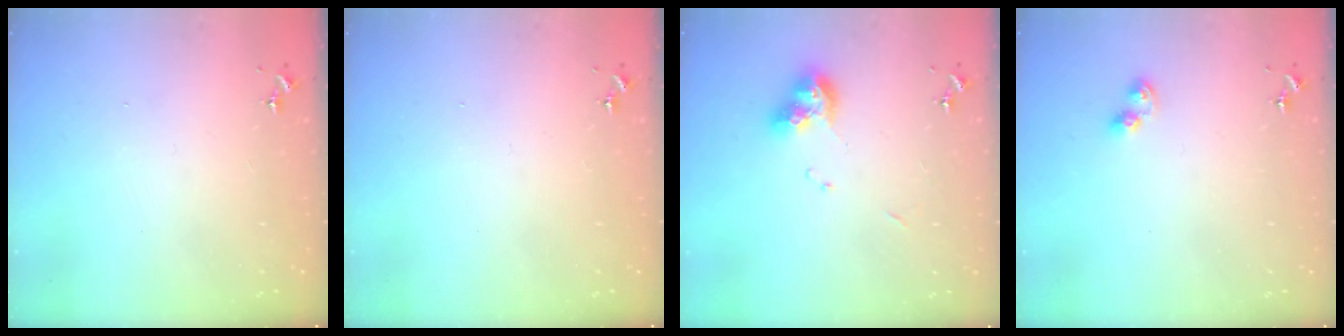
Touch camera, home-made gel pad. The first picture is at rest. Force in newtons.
{"total": 0.0}
{"total": 10.9, "press": 10.9, "slide": 1.1}
{"total": 4.7, "press": 4.6, "slide": 0.4}